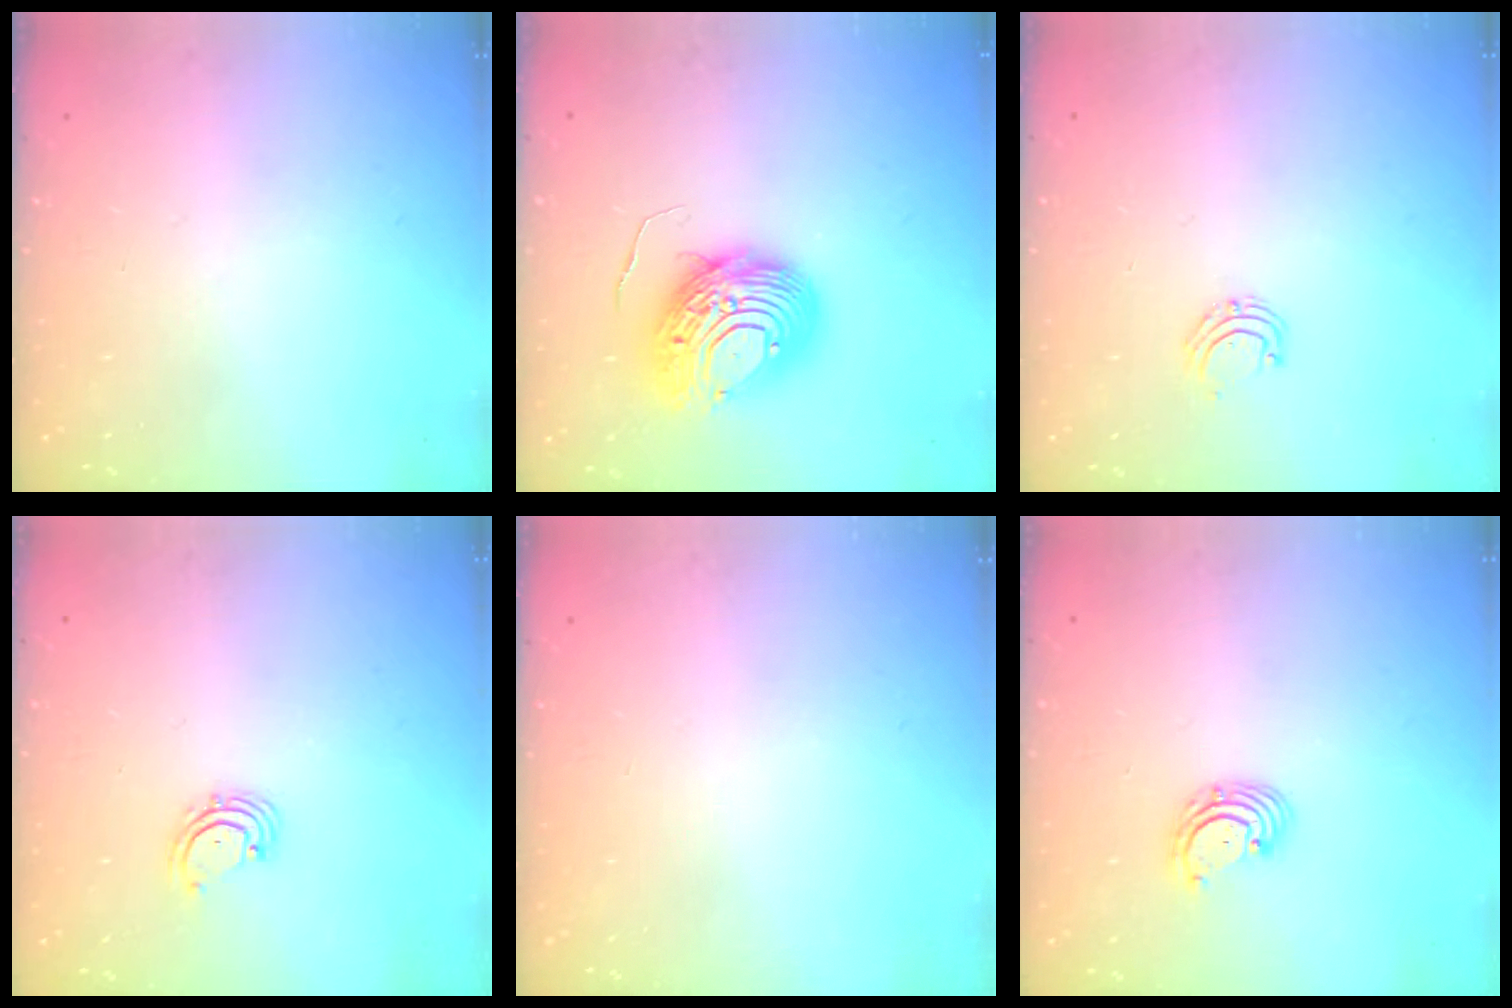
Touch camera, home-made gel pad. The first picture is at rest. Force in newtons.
{"total": 12.5, "press": 12.4, "slide": 1.3}
{"total": 4.7, "press": 4.7, "slide": 0.4}
{"total": 2.0, "press": 2.0, "slide": 0.4}
{"total": 0.0}
{"total": 2.9, "press": 2.9, "slide": 0.3}